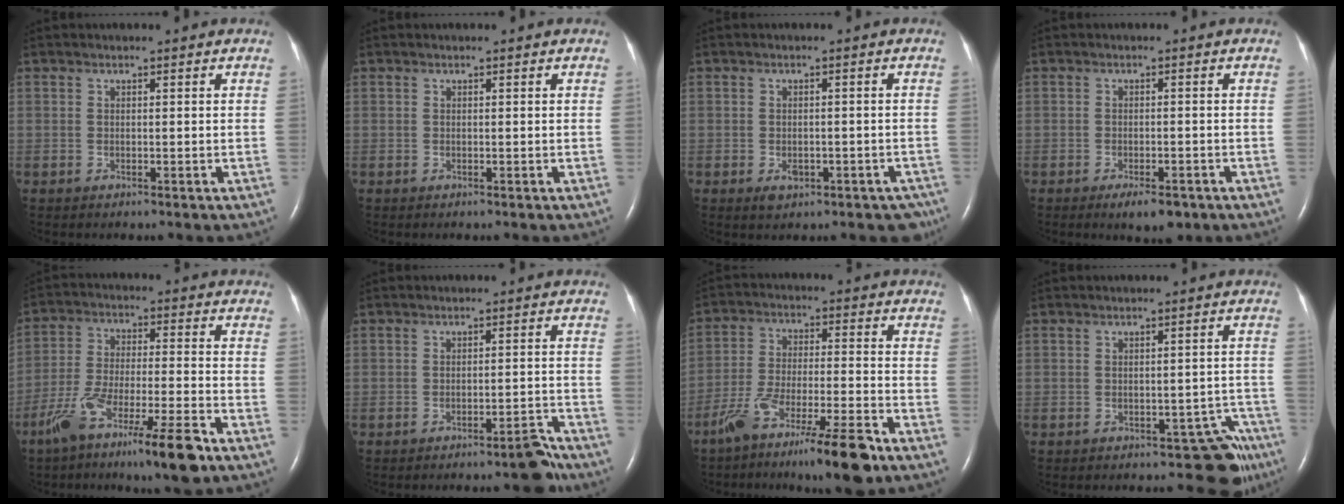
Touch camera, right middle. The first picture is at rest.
{"total": 0.0}
{"total": 5.0, "force": [-2.9, 3.0, 2.8], "torque": [-0.021, 0.007, -0.034]}
{"total": 4.2, "force": [-2.7, 1.3, 2.9], "torque": [-0.045, -0.004, -0.034]}
{"total": 13.2, "force": [-8.4, 0.7, 10.1], "torque": [-0.193, -0.023, -0.150]}
{"total": 3.4, "force": [-3.0, 0.6, 1.6], "torque": [-0.012, 0.007, -0.041]}
{"total": 12.8, "force": [-8.9, 0.7, 9.2], "torque": [-0.171, -0.021, -0.155]}
{"total": 5.0, "force": [-3.8, 2.5, 1.9], "torque": [0.008, 0.028, -0.050]}